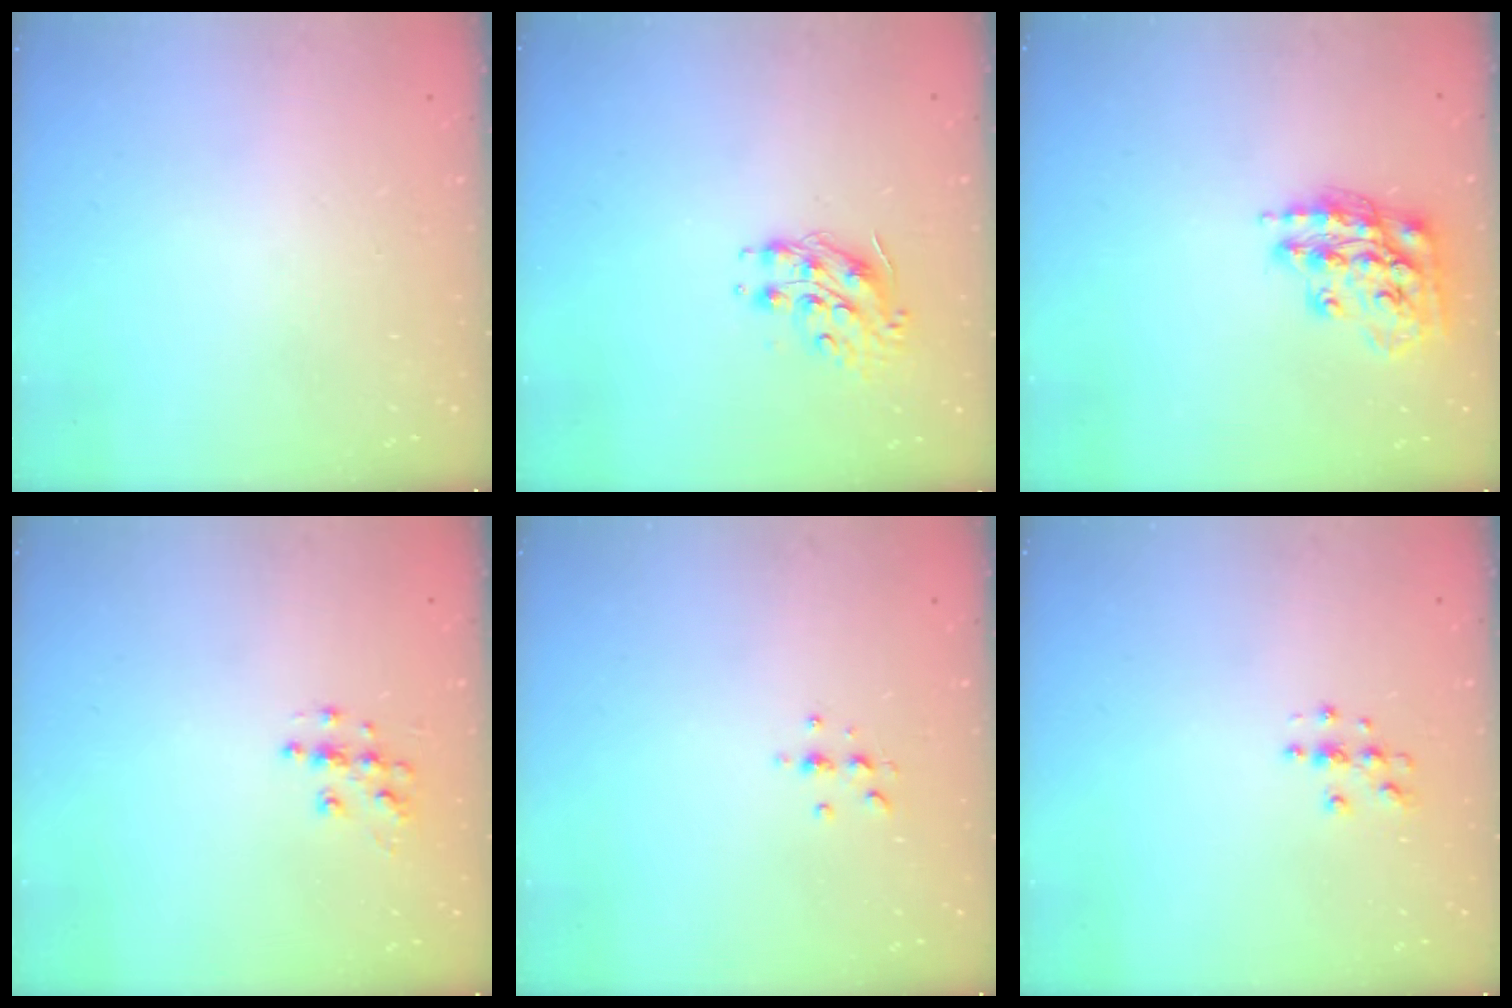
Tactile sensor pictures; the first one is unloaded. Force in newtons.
{"total": 8.4, "press": 8.4, "slide": 0.5}
{"total": 16.3, "press": 16.2, "slide": 1.1}
{"total": 6.3, "press": 6.3, "slide": 0.3}
{"total": 3.8, "press": 3.7, "slide": 0.4}
{"total": 3.8, "press": 3.8, "slide": 0.5}